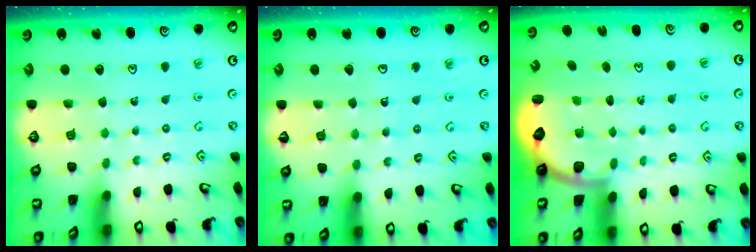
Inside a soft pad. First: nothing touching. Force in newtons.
{"total": 3.5, "press": 3.4, "slide": 0.3}
{"total": 2.6, "press": 1.9, "slide": 1.7}